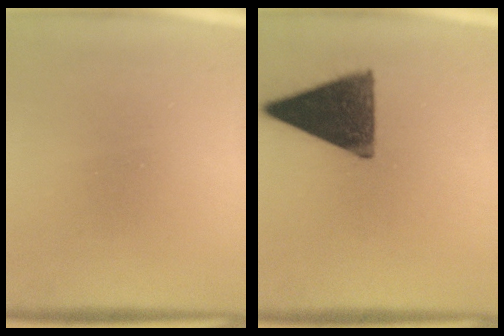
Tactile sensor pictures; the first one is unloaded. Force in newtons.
{"total": 13.7}